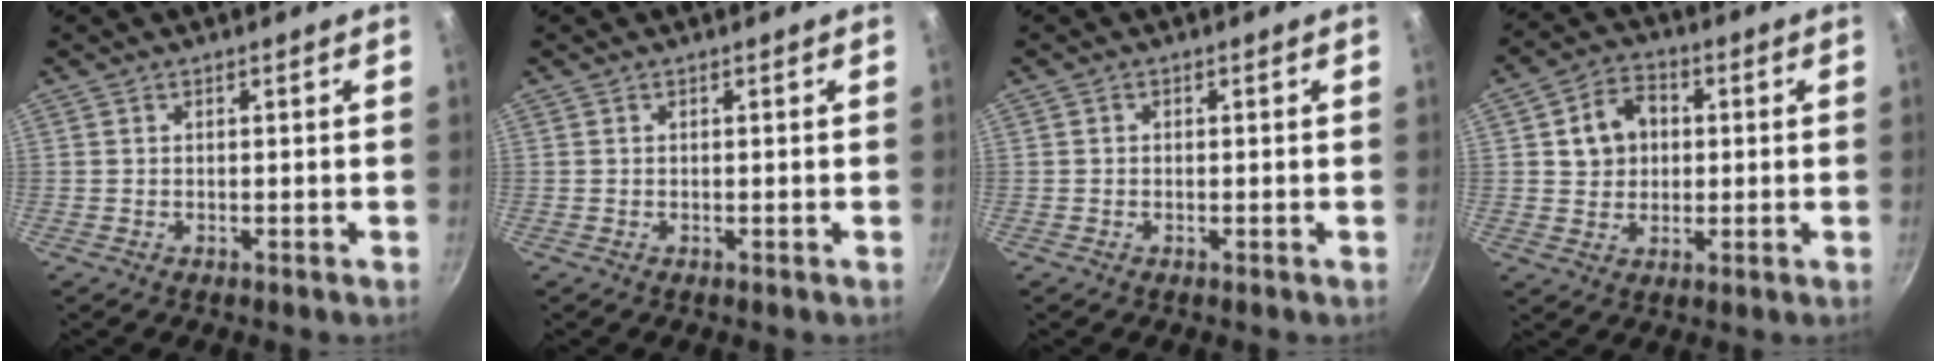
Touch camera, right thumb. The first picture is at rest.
{"total": 0.0}
{"total": 0.6, "force": [-0.1, 0.5, 0.2], "torque": [-0.003, 0.003, 0.000]}
{"total": 8.6, "force": [1.5, 7.1, 4.6], "torque": [-0.047, 0.012, 0.020]}